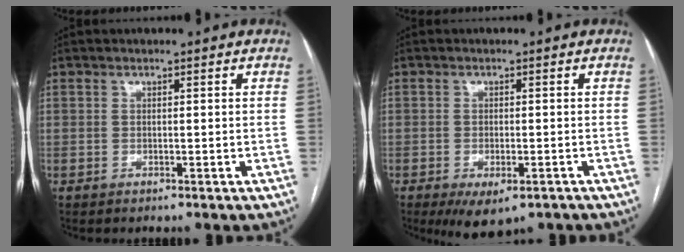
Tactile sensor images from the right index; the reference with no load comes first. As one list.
[{"total": 6.0, "force": [-3.7, 2.5, 4.0], "torque": [-0.061, -0.010, -0.052]}]